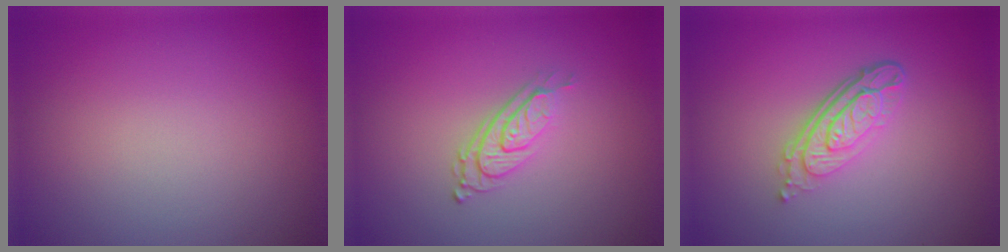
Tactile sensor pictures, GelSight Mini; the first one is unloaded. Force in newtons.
{"total": 3.1, "press": 2.0, "slide": 2.4}
{"total": 4.3, "press": 3.0, "slide": 3.1}